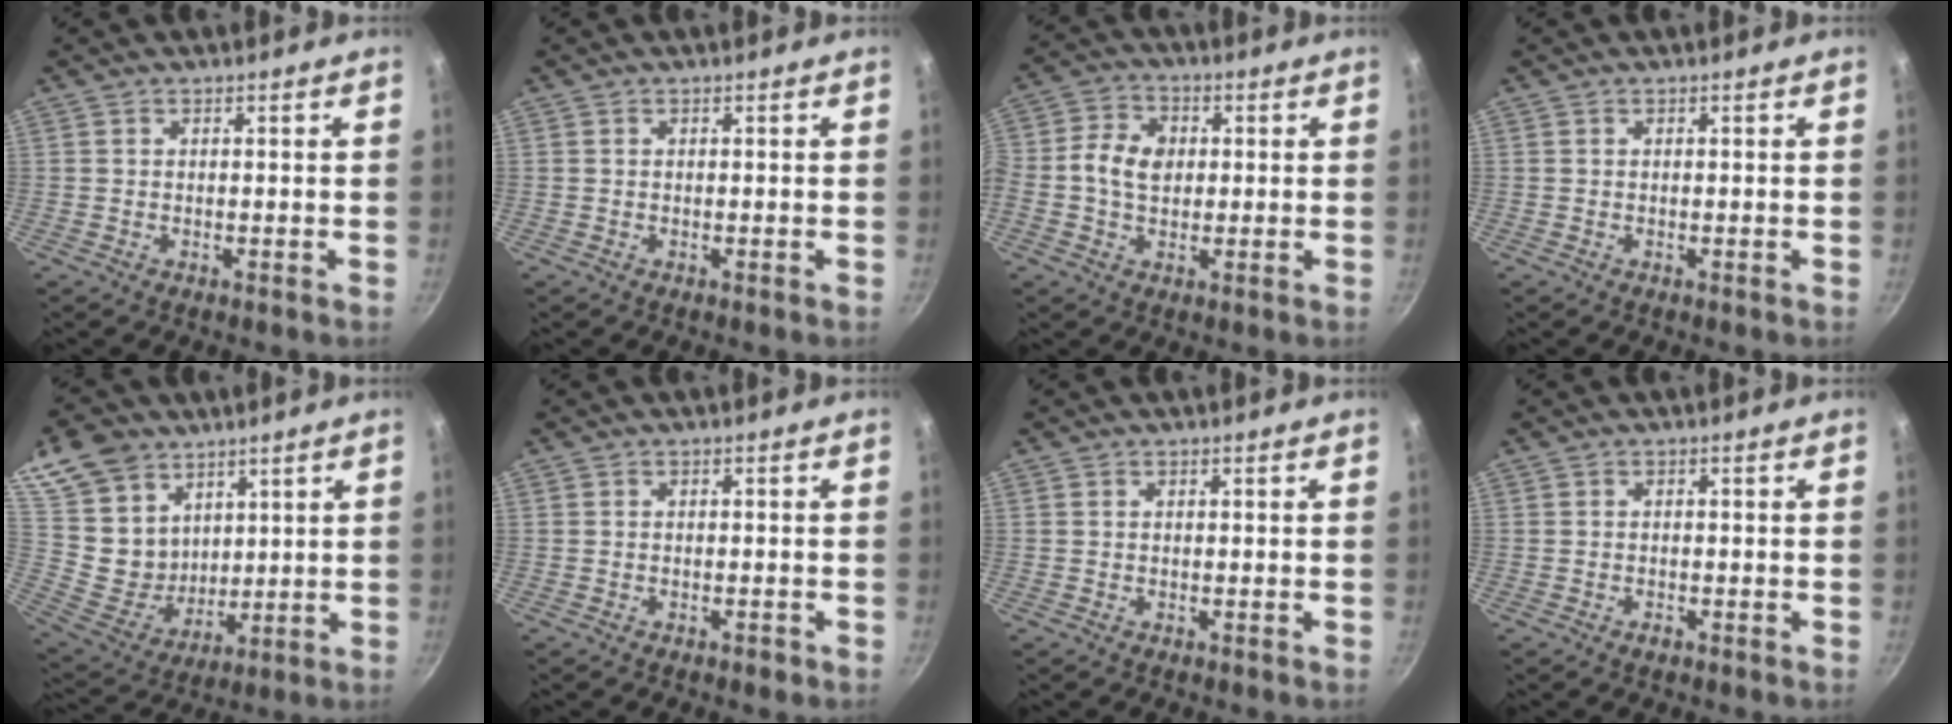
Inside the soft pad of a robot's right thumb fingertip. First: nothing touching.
{"total": 0.0}
{"total": 8.1, "force": [0.3, 6.0, 5.4], "torque": [-0.087, 0.012, -0.014]}
{"total": 0.0}
{"total": 16.0, "force": [9.0, 11.7, 6.1], "torque": [-0.089, -0.040, 0.186]}
{"total": 1.1, "force": [-0.7, 0.5, 0.6], "torque": [-0.010, 0.008, -0.007]}
{"total": 0.0}
{"total": 1.1, "force": [-0.7, 0.6, 0.6], "torque": [-0.013, 0.004, -0.012]}